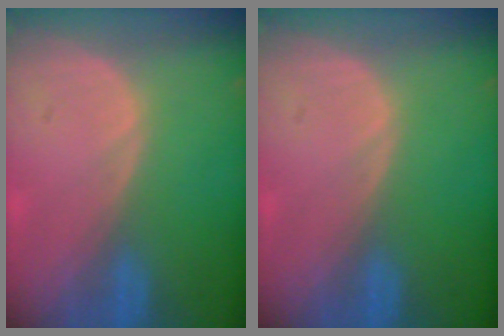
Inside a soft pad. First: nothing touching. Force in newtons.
{"total": 0.0}